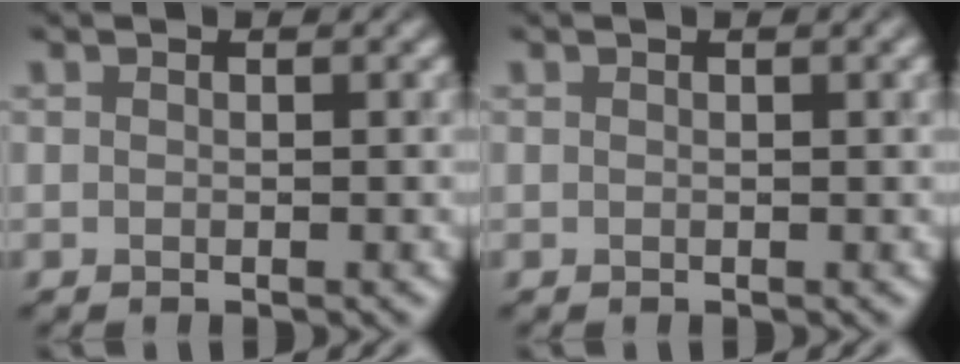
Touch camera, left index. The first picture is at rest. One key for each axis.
{"total": 1.6, "fx": 0.6, "fy": 0.6, "fz": 1.4, "tx": -0.017, "ty": 0.002, "tz": 0.005}